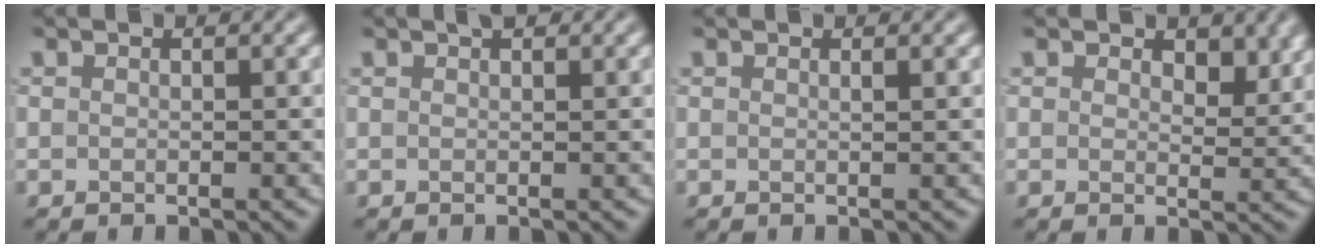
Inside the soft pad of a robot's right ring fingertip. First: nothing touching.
{"total": 1.0, "force": [0.7, 0.3, 0.6], "torque": [-0.008, 0.000, 0.012]}
{"total": 0.7, "force": [0.4, 0.3, 0.6], "torque": [0.000, -0.001, 0.001]}
{"total": 2.4, "force": [1.4, 1.3, 1.5], "torque": [-0.025, -0.009, 0.019]}